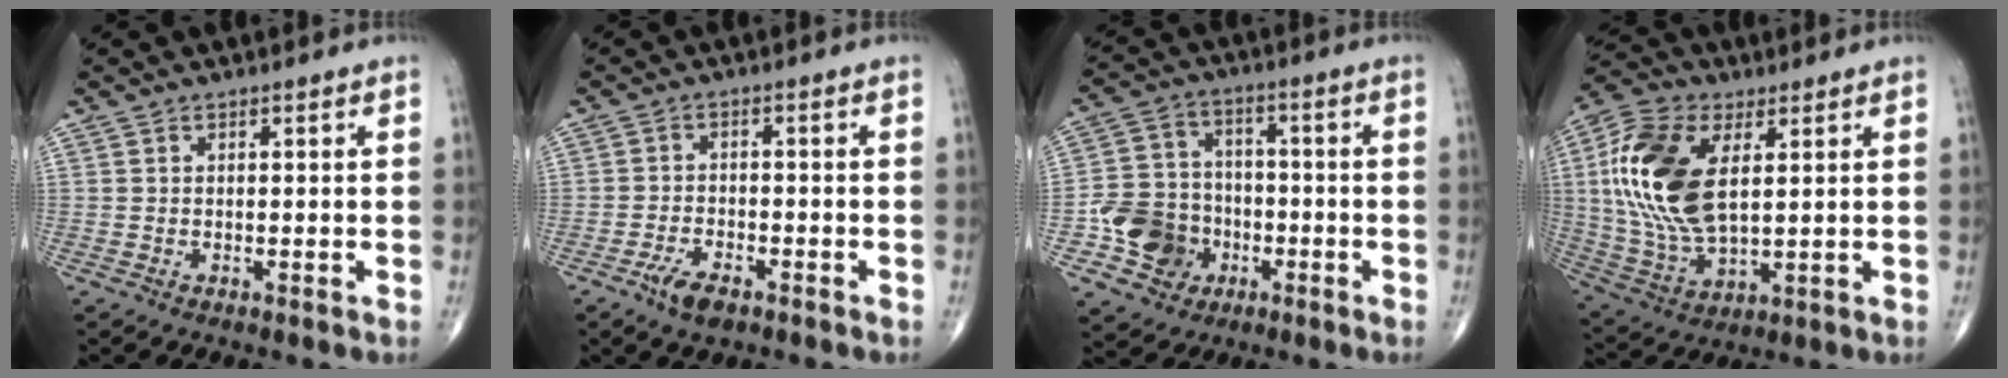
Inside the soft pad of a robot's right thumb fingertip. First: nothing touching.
{"total": 4.6, "force": [-3.0, 2.1, 2.9], "torque": [-0.054, 0.011, -0.053]}
{"total": 11.6, "force": [-4.0, 10.0, 4.4], "torque": [-0.046, 0.026, -0.068]}
{"total": 19.1, "force": [4.0, 10.1, 15.7], "torque": [-0.325, -0.010, 0.074]}